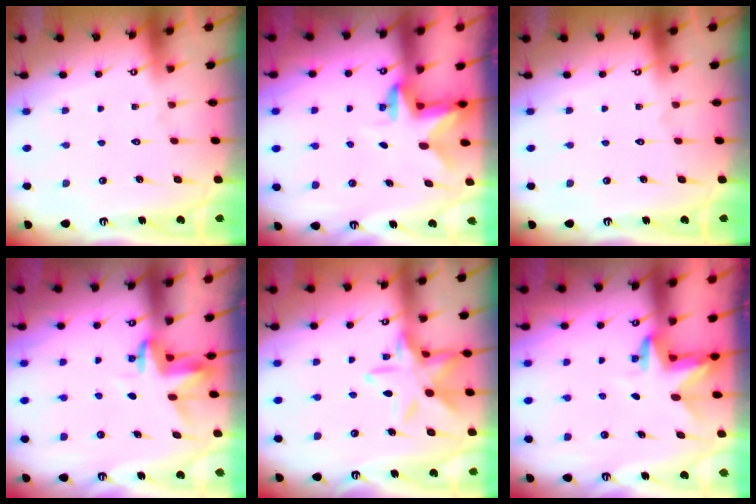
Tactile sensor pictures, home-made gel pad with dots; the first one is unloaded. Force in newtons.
{"total": 2.7, "press": 2.6, "slide": 0.5}
{"total": 0.0}
{"total": 3.6, "press": 3.6, "slide": 0.2}
{"total": 14.5, "press": 14.4, "slide": 1.0}
{"total": 3.3, "press": 3.3, "slide": 0.2}